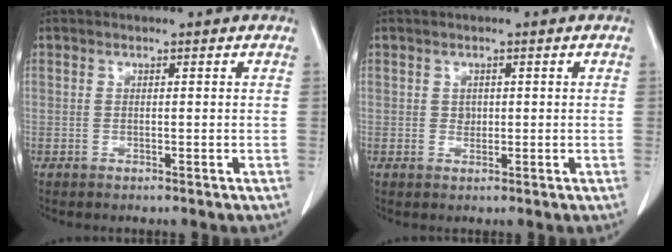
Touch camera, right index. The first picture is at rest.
{"total": 1.1, "force": [0.1, 0.9, 0.5], "torque": [-0.007, 0.001, 0.003]}